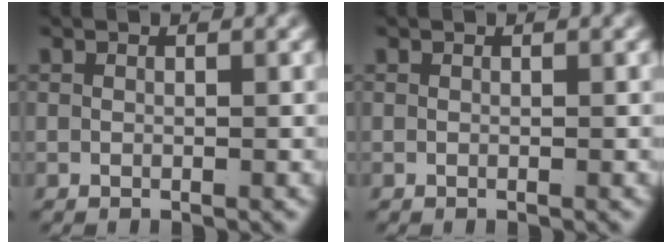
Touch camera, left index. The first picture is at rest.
{"total": 0.0}